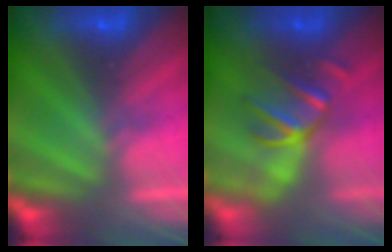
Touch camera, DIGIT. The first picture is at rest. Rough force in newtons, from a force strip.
{"total": 2.9}